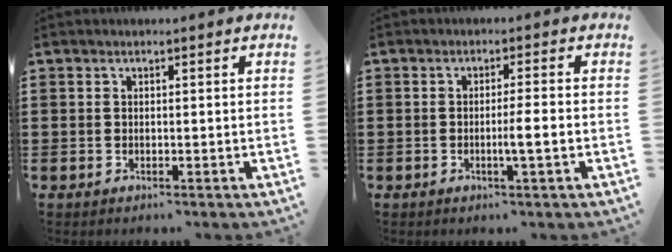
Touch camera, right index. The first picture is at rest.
{"total": 2.9, "force": [-0.8, -0.2, 2.7], "torque": [-0.047, -0.007, -0.016]}